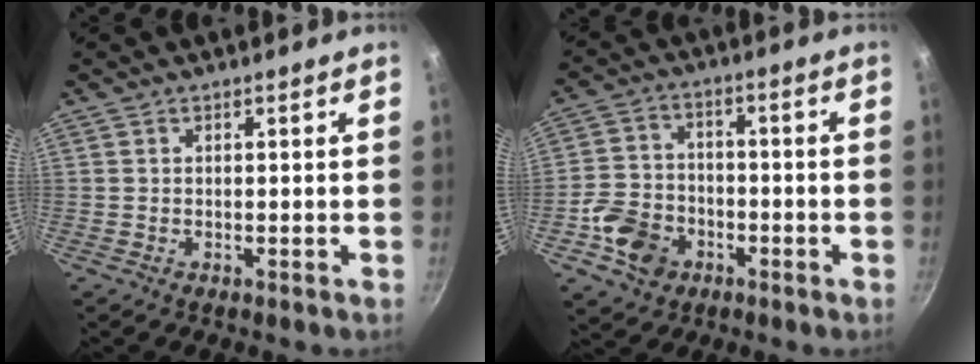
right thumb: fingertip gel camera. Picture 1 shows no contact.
{"total": 9.9, "force": [-4.1, 7.7, 4.6], "torque": [-0.069, 0.030, -0.079]}